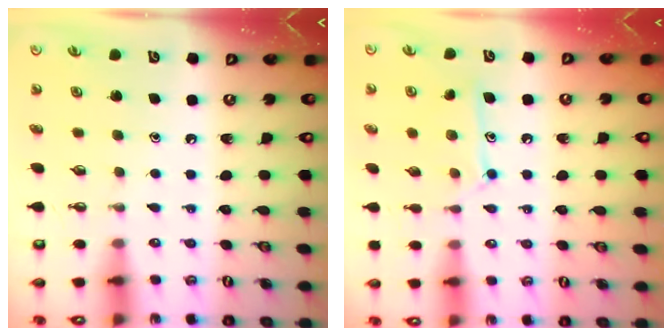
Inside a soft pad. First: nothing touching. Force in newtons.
{"total": 11.0, "press": 11.0, "slide": 0.2}